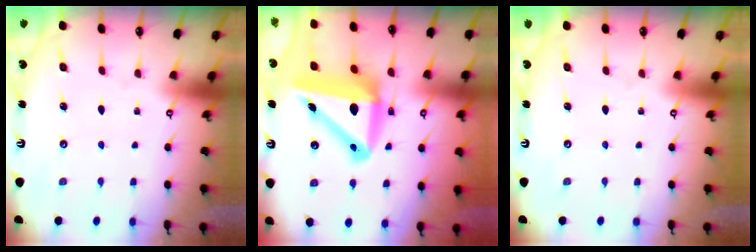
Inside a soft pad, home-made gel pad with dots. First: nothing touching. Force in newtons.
{"total": 14.6, "press": 14.1, "slide": 3.5}
{"total": 0.0}